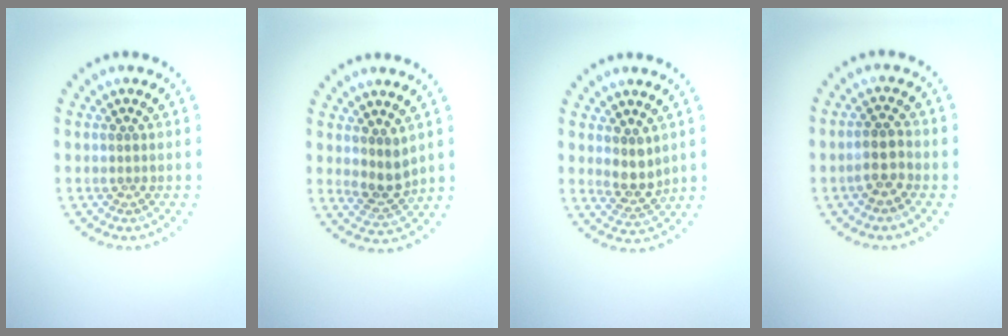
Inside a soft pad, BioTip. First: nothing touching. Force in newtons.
{"total": 2.4, "press": 2.0, "slide": 1.3}
{"total": 2.4, "press": 2.0, "slide": 1.3}
{"total": 2.0, "press": 1.9, "slide": 0.8}